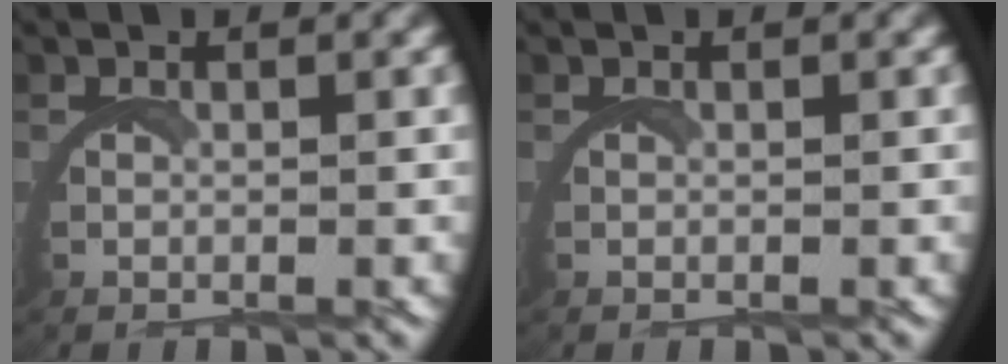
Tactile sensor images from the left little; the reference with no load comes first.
{"total": 0.0}